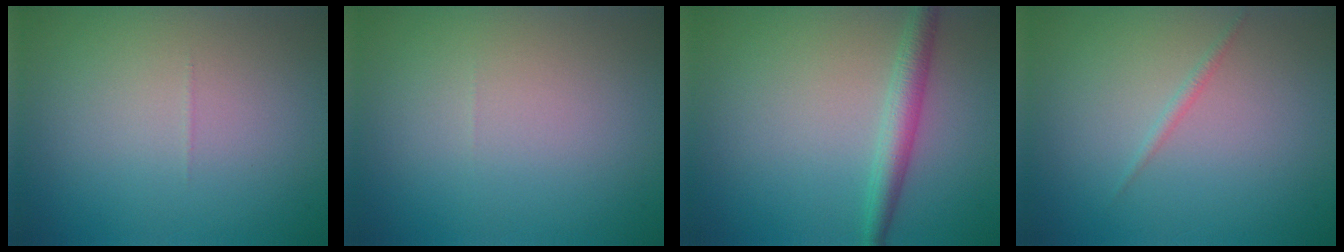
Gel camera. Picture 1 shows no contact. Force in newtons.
{"total": 0.0}
{"total": 2.7, "press": 2.7, "slide": 0.0}
{"total": 0.7, "press": 0.7, "slide": 0.1}